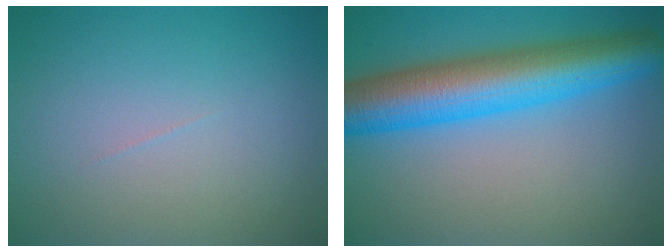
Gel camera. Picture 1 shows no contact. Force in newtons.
{"total": 9.6, "press": 9.6, "slide": 0.2}